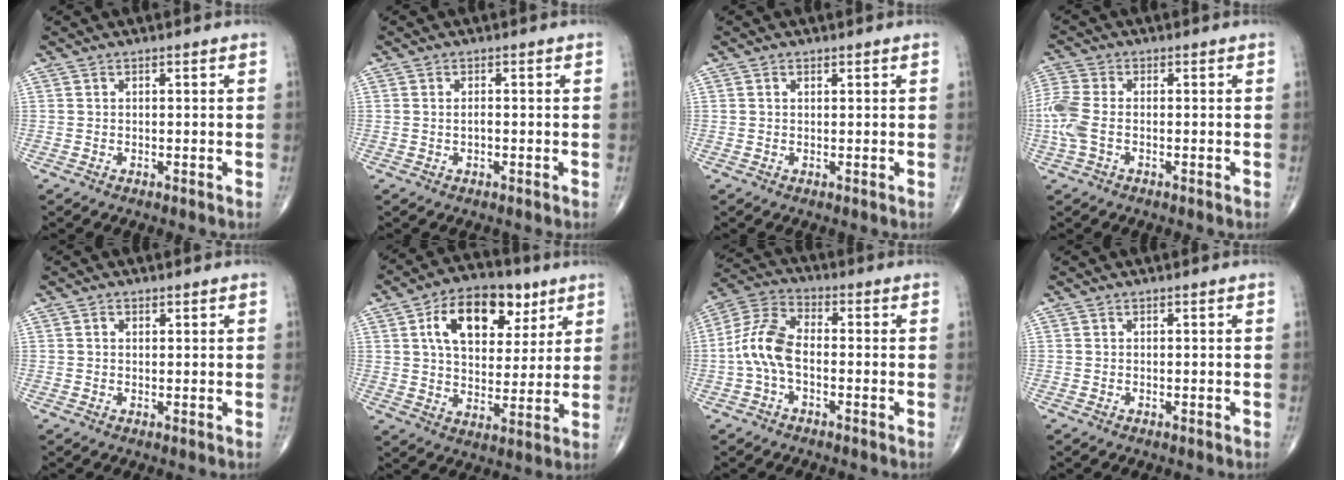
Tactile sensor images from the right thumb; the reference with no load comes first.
{"total": 1.0, "force": [-0.1, 0.5, 0.9], "torque": [-0.018, 0.000, -0.001]}
{"total": 0.6, "force": [0.3, 0.4, 0.3], "torque": [-0.007, -0.002, 0.005]}
{"total": 6.9, "force": [-1.3, 3.9, 5.5], "torque": [-0.160, 0.010, -0.031]}
{"total": 1.0, "force": [0.4, 0.8, 0.5], "torque": [-0.005, -0.001, 0.006]}
{"total": 16.4, "force": [6.7, 10.0, 11.2], "torque": [-0.143, -0.010, 0.110]}
{"total": 9.3, "force": [-1.5, 5.1, 7.7], "torque": [-0.162, 0.031, -0.041]}
{"total": 0.0}